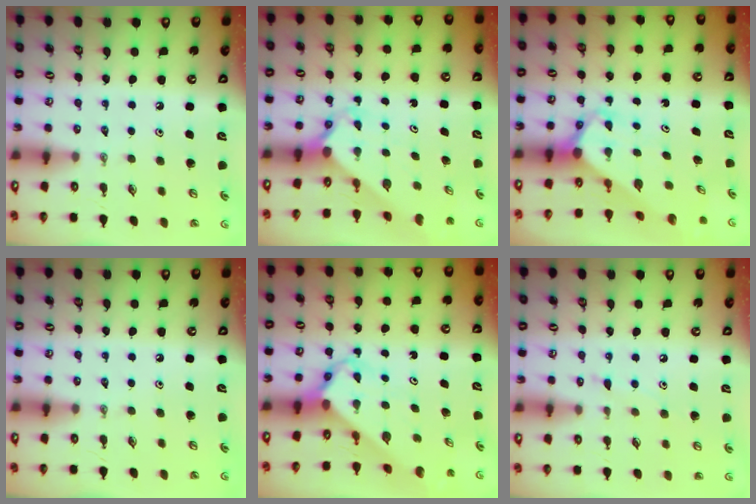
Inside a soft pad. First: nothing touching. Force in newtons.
{"total": 2.1, "press": 2.1, "slide": 0.1}
{"total": 3.7, "press": 3.7, "slide": 0.1}
{"total": 0.0}
{"total": 4.4, "press": 4.4, "slide": 0.3}
{"total": 6.0, "press": 6.0, "slide": 0.6}